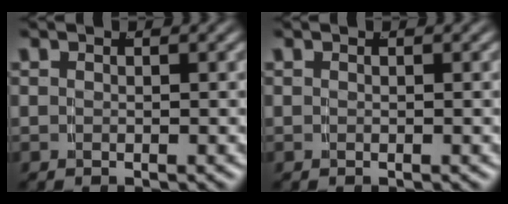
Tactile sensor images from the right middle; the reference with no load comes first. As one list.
[{"total": 0.0}]